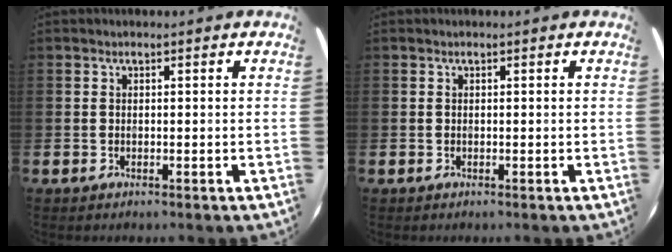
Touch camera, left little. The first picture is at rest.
{"total": 0.0}